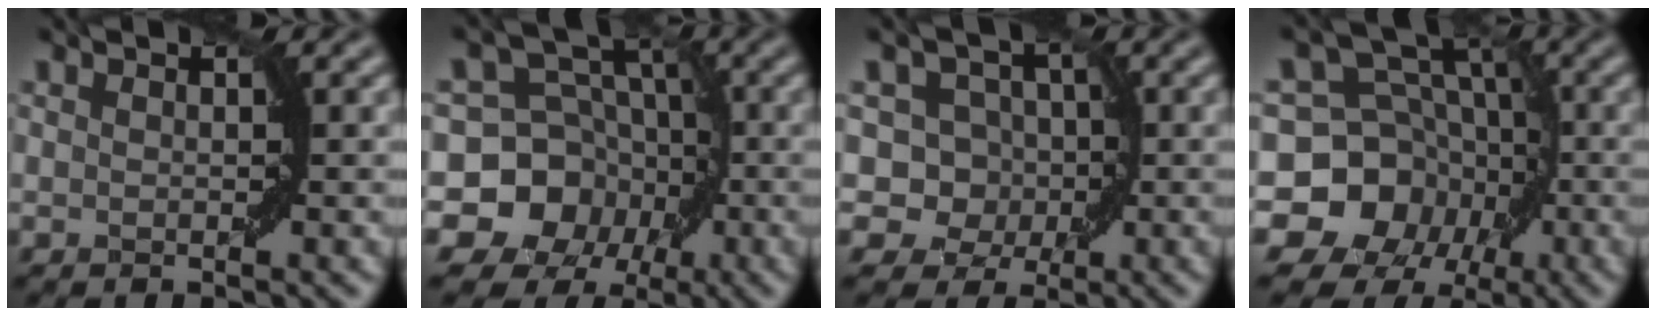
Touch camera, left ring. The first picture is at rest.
{"total": 10.7, "force": [-3.6, 9.6, 3.0], "torque": [-0.050, 0.003, -0.091]}
{"total": 7.3, "force": [0.9, 6.6, 3.0], "torque": [-0.020, 0.038, -0.027]}
{"total": 13.6, "force": [-4.8, 12.0, 4.2], "torque": [-0.080, 0.002, -0.103]}